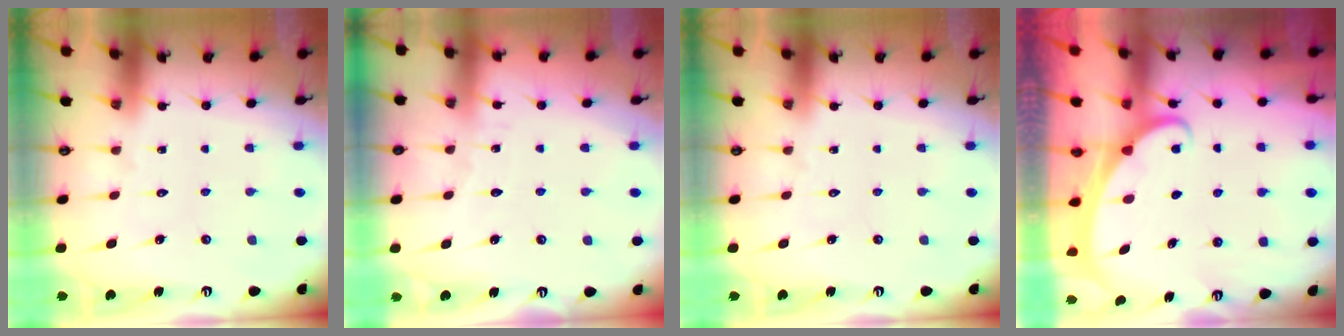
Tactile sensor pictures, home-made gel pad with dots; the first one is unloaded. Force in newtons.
{"total": 3.3, "press": 3.3, "slide": 0.4}
{"total": 0.0}
{"total": 1.9, "press": 1.9, "slide": 0.1}